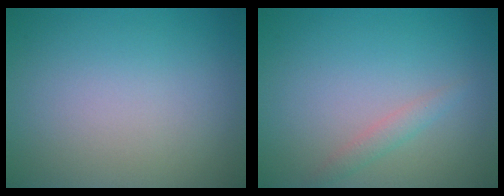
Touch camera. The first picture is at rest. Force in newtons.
{"total": 1.3, "press": 1.3, "slide": 0.1}